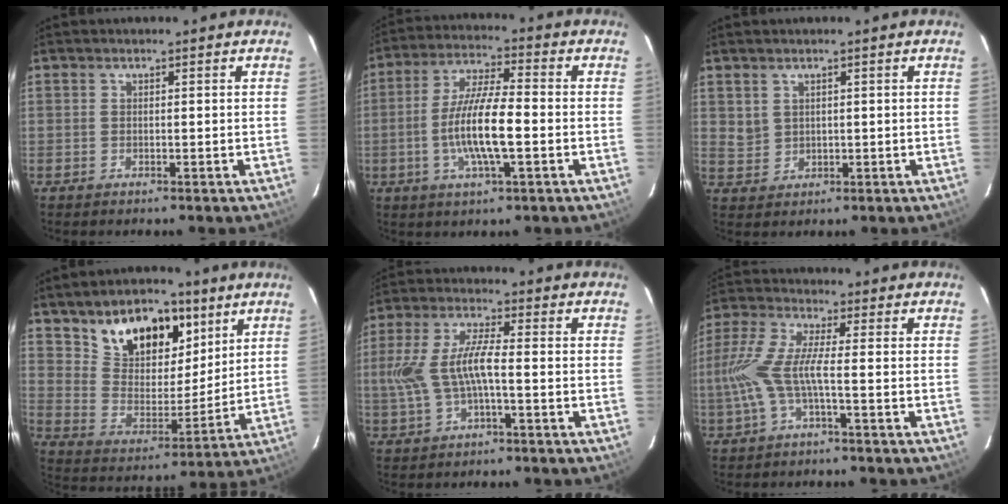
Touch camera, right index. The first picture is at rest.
{"total": 11.4, "force": [-2.6, 2.1, 11.0], "torque": [-0.215, -0.003, -0.049]}
{"total": 2.5, "force": [1.3, 2.0, 0.7], "torque": [-0.010, 0.004, 0.035]}
{"total": 16.5, "force": [9.6, 9.9, 9.2], "torque": [-0.168, 0.026, 0.174]}
{"total": 9.0, "force": [-1.4, 2.6, 8.5], "torque": [-0.183, 0.005, -0.021]}
{"total": 8.5, "force": [-2.3, 0.9, 8.1], "torque": [-0.189, -0.001, -0.041]}